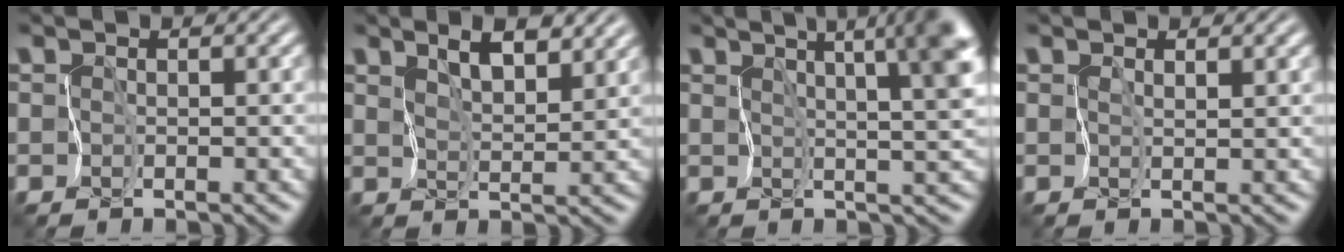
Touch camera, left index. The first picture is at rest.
{"total": 4.1, "force": [3.0, 1.2, 2.5], "torque": [-0.042, -0.001, 0.057]}
{"total": 10.8, "force": [4.7, 3.2, 9.1], "torque": [-0.115, 0.027, 0.052]}
{"total": 1.6, "force": [1.1, 0.5, 1.1], "torque": [-0.014, 0.000, 0.023]}